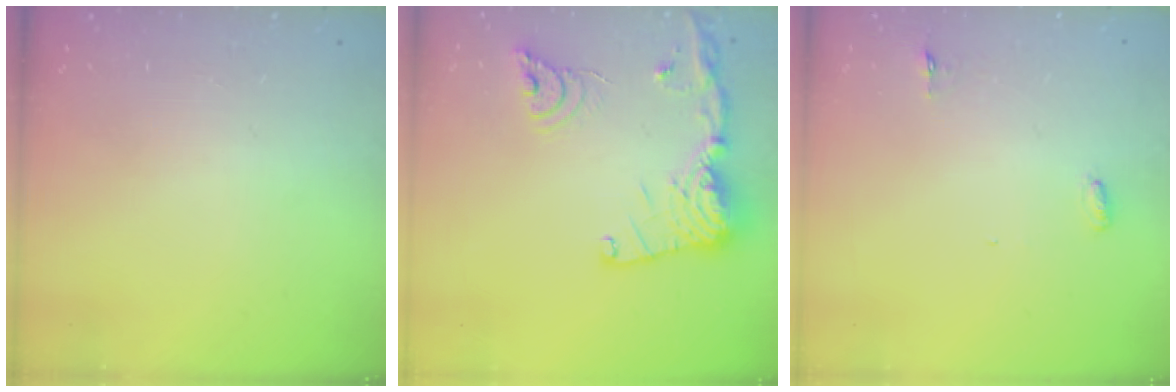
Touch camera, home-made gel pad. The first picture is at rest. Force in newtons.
{"total": 18.5, "press": 18.4, "slide": 1.7}
{"total": 3.0, "press": 2.8, "slide": 0.9}